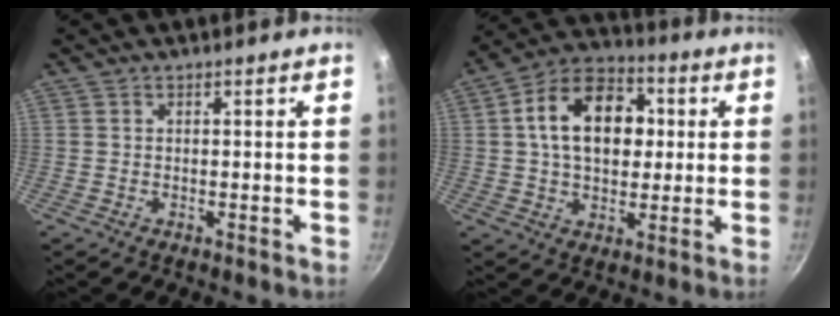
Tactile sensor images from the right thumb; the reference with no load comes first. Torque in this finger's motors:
{"motor_torque": [0.46, 3.40, 1.35, 0.09, 0.47]}